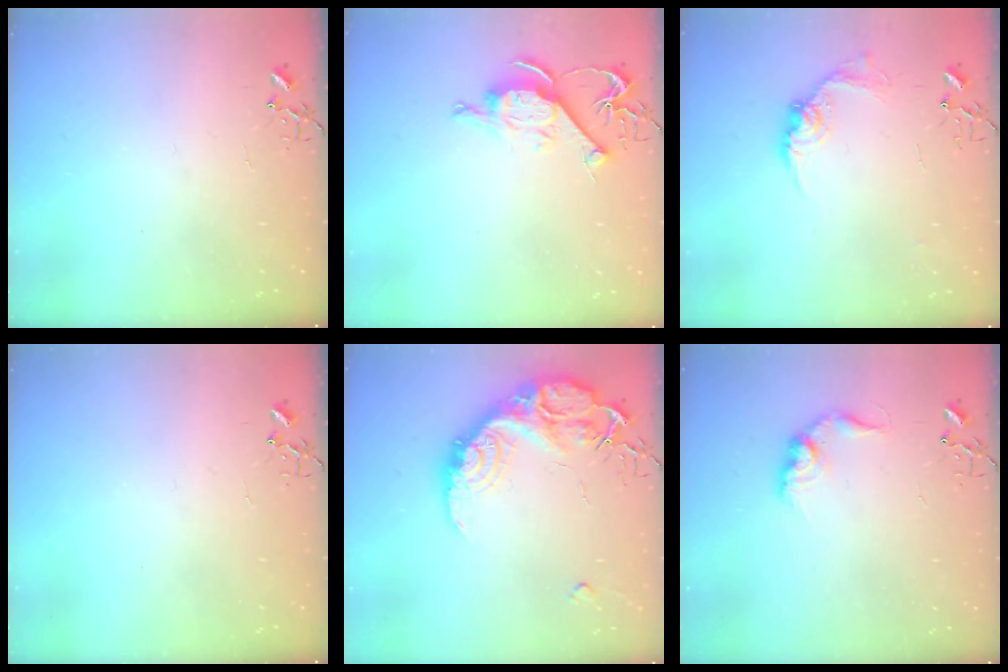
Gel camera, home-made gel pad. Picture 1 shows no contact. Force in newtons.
{"total": 9.6, "press": 9.6, "slide": 0.2}
{"total": 11.2, "press": 11.2, "slide": 0.6}
{"total": 0.0}
{"total": 20.8, "press": 20.8, "slide": 1.1}
{"total": 11.0, "press": 11.0, "slide": 0.3}